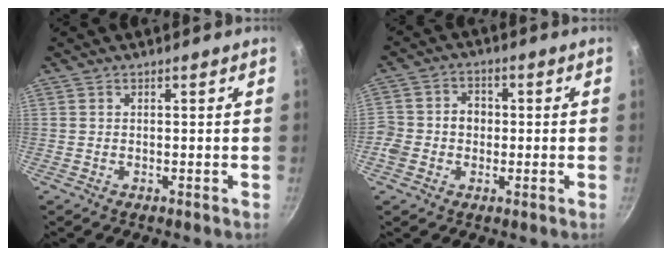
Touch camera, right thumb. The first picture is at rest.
{"total": 6.6, "force": [-0.9, 5.8, 3.1], "torque": [-0.034, 0.017, -0.031]}